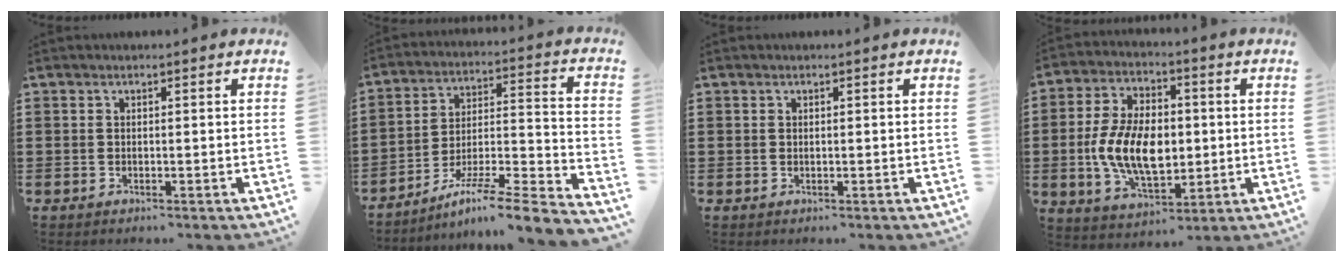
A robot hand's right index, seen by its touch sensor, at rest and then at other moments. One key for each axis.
{"total": 7.2, "fx": -5.4, "fy": 0.0, "fz": 4.8, "tx": -0.078, "ty": -0.011, "tz": -0.109}
{"total": 0.0}
{"total": 11.4, "fx": -1.0, "fy": 6.9, "fz": 9.1, "tx": -0.195, "ty": 0.004, "tz": -0.021}